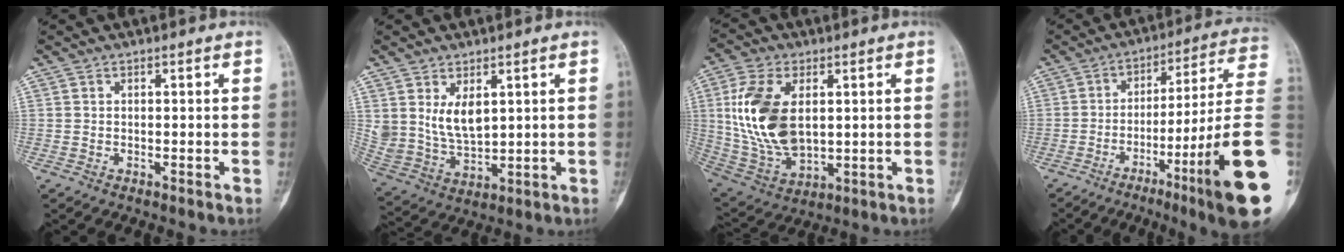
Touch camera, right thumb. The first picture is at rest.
{"total": 8.3, "force": [3.1, 4.9, 6.0], "torque": [-0.103, -0.020, 0.079]}
{"total": 16.9, "force": [2.7, 9.8, 13.5], "torque": [-0.268, -0.012, 0.065]}
{"total": 22.5, "force": [-7.3, 0.7, 21.3], "torque": [-0.271, 0.024, -0.112]}